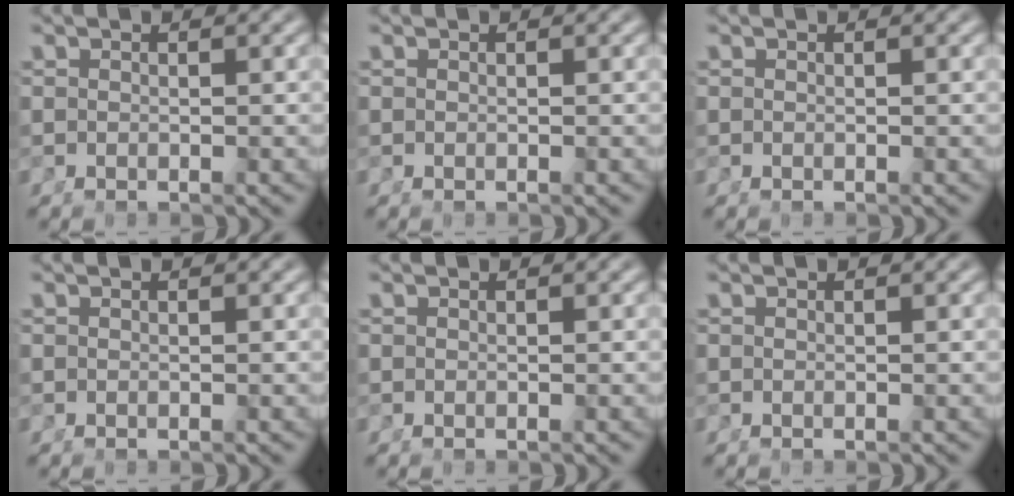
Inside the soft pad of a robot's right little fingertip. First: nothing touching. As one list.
[{"total": 0.0}, {"total": 0.0}, {"total": 0.0}, {"total": 0.0}, {"total": 0.0}]